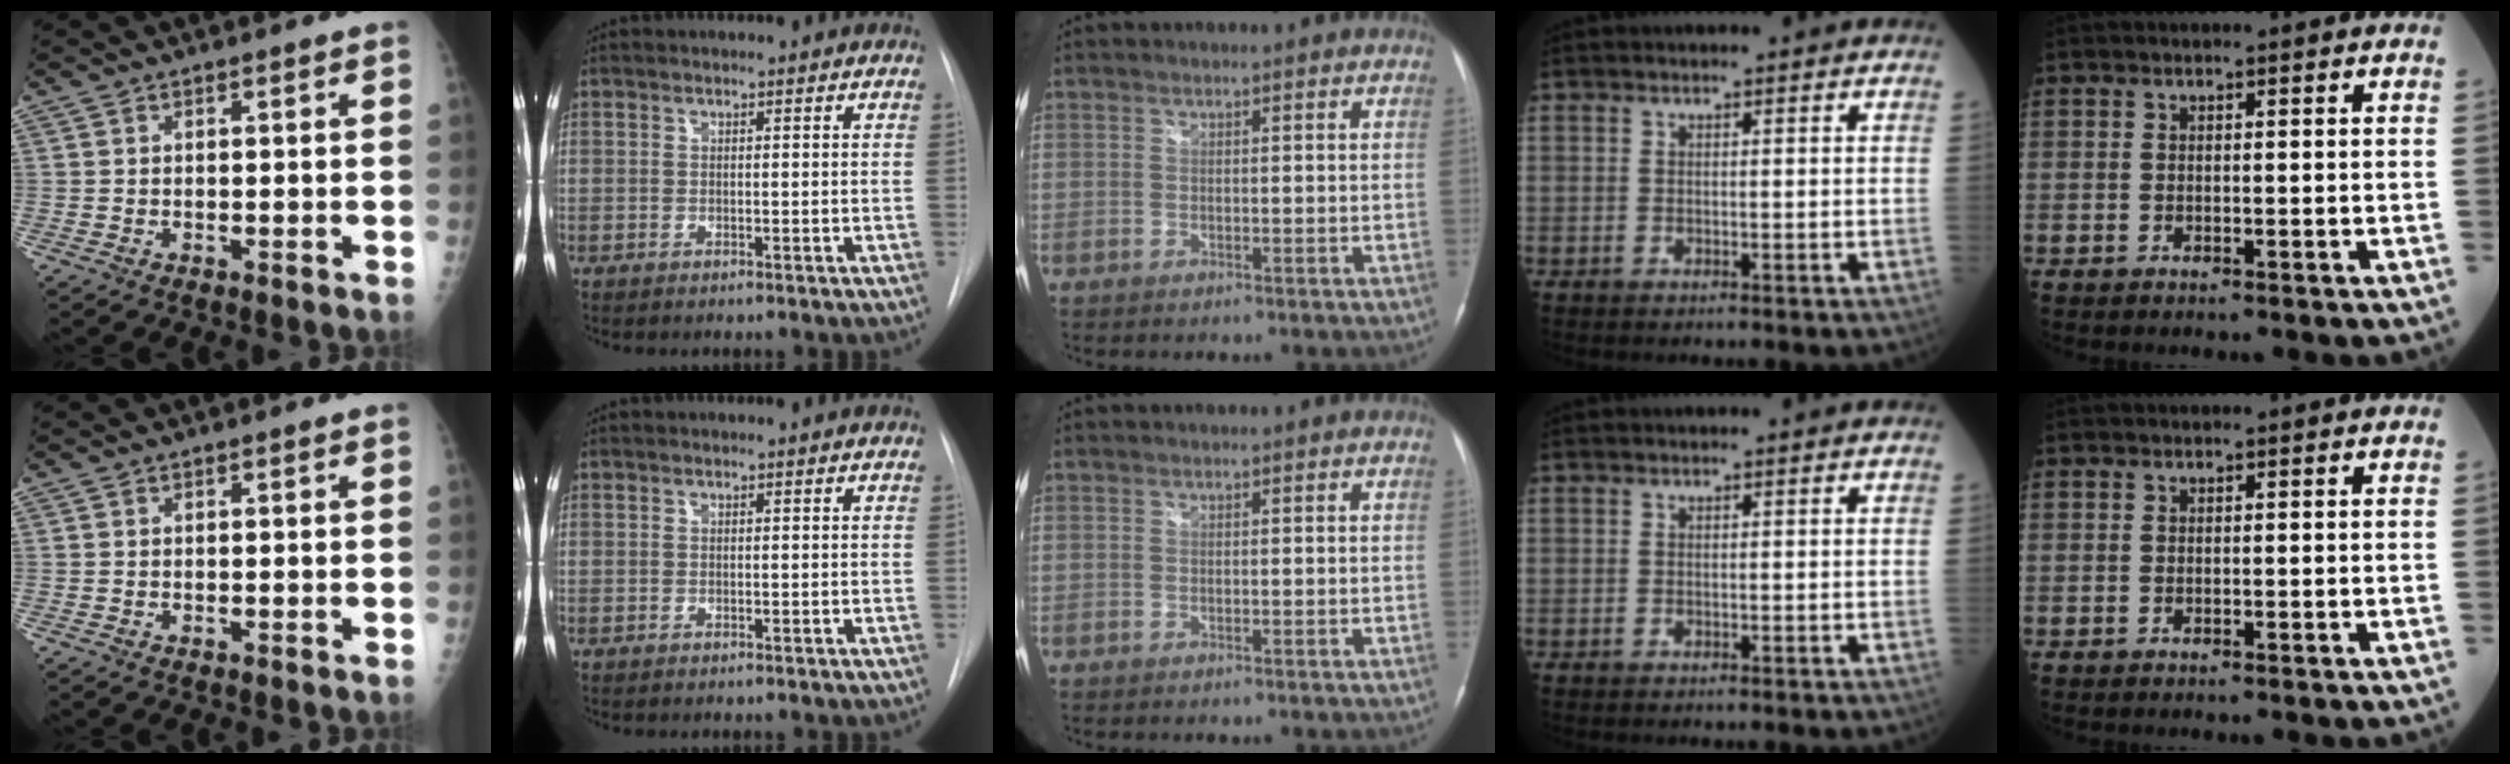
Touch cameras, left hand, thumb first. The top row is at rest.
{}